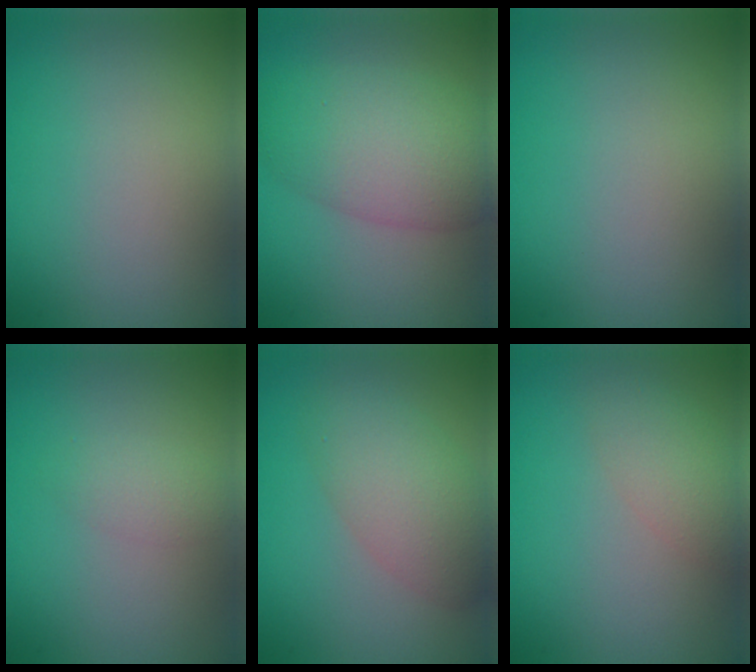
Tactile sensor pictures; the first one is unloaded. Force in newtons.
{"total": 7.4, "press": 7.4, "slide": 0.3}
{"total": 0.0}
{"total": 1.6, "press": 1.6, "slide": 0.0}
{"total": 5.0, "press": 5.0, "slide": 0.2}
{"total": 2.7, "press": 2.7, "slide": 0.2}